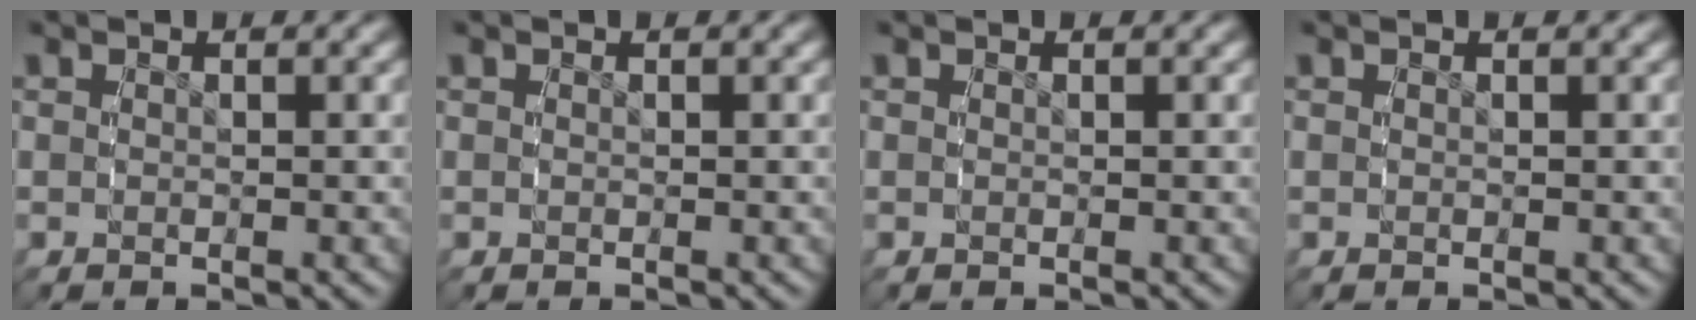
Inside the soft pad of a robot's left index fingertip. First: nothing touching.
{"total": 0.0}
{"total": 0.0}
{"total": 0.0}